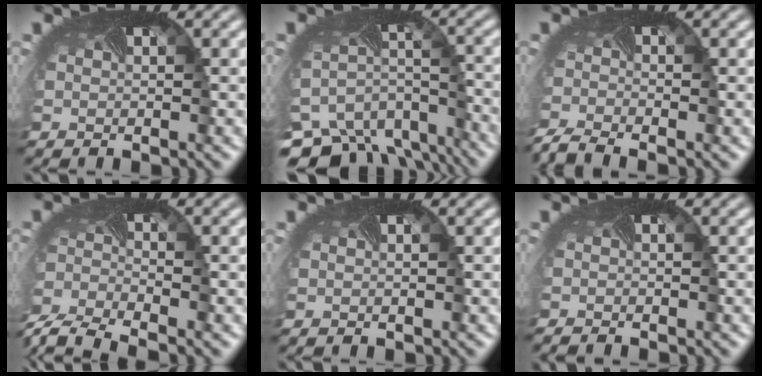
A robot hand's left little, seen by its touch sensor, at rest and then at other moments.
{"total": 12.1, "force": [-9.9, 5.6, 4.1], "torque": [-0.076, -0.025, -0.126]}
{"total": 3.1, "force": [-2.9, 0.2, 0.9], "torque": [-0.026, -0.020, -0.064]}
{"total": 6.7, "force": [-6.1, 1.5, 2.5], "torque": [-0.070, -0.041, -0.109]}
{"total": 0.0}
{"total": 1.1, "force": [-1.1, -0.3, 0.0], "torque": [-0.003, -0.013, -0.018]}